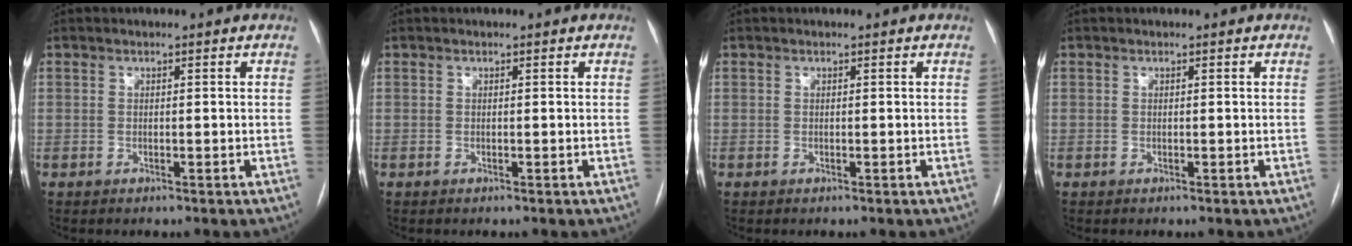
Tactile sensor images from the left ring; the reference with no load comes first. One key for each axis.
{"total": 0.0}
{"total": 0.0}
{"total": 0.0}